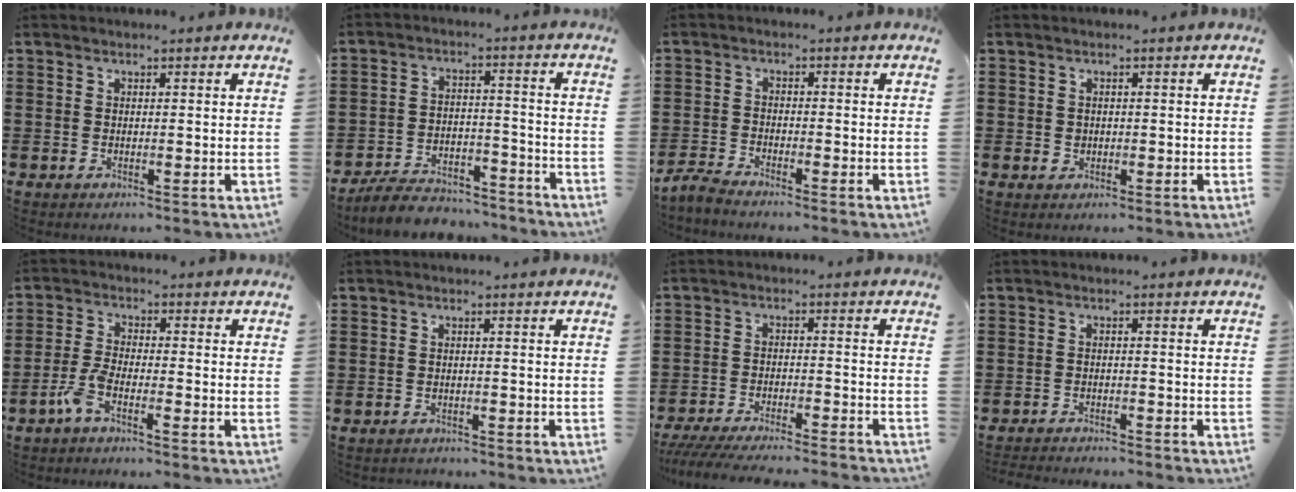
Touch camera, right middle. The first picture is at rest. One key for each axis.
{"total": 6.8, "fx": -6.5, "fy": 1.4, "fz": 1.4, "tx": -0.021, "ty": 0.019, "tz": -0.126}
{"total": 2.6, "fx": -2.5, "fy": 0.2, "fz": 0.7, "tx": -0.036, "ty": -0.003, "tz": -0.058}
{"total": 1.0, "fx": 0.1, "fy": 0.9, "fz": 0.3, "tx": -0.008, "ty": 0.006, "tz": 0.002}
{"total": 4.2, "fx": -2.7, "fy": 0.7, "fz": 3.2, "tx": -0.081, "ty": -0.005, "tz": -0.056}
{"total": 1.1, "fx": -1.0, "fy": 0.3, "fz": -0.2, "tx": 0.000, "ty": 0.004, "tz": -0.024}
{"total": 5.0, "fx": -4.8, "fy": 0.1, "fz": 1.5, "tx": -0.038, "ty": -0.012, "tz": -0.097}
{"total": 2.4, "fx": -2.4, "fy": 0.1, "fz": 0.0, "tx": -0.005, "ty": 0.000, "tz": -0.051}